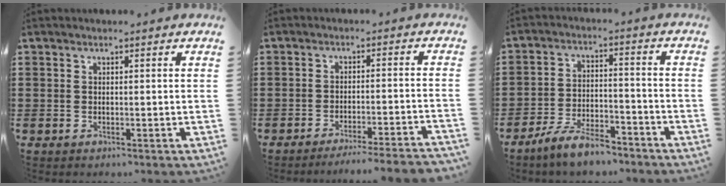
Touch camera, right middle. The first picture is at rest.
{"total": 3.8, "force": [-3.6, -0.4, 1.0], "torque": [-0.016, -0.003, -0.073]}
{"total": 7.3, "force": [-6.4, 1.5, 3.3], "torque": [-0.073, 0.005, -0.123]}